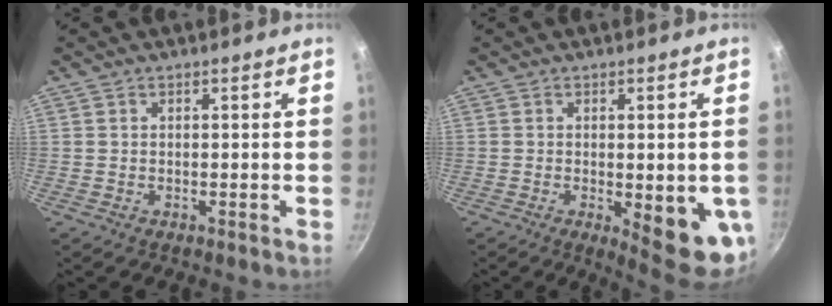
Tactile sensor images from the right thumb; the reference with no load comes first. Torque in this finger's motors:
{"motor_torque": [-0.42, 0.82, 0.04, -0.08, 0.15]}